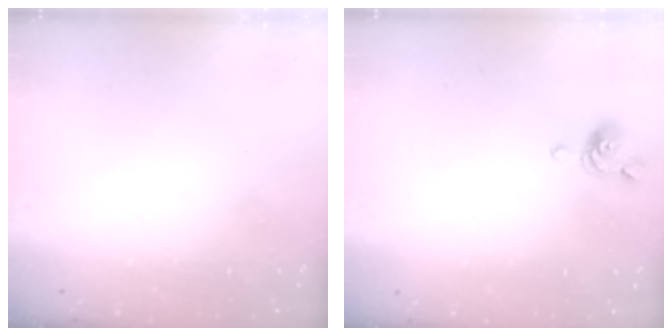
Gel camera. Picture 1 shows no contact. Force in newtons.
{"total": 2.5, "press": 2.4, "slide": 0.6}